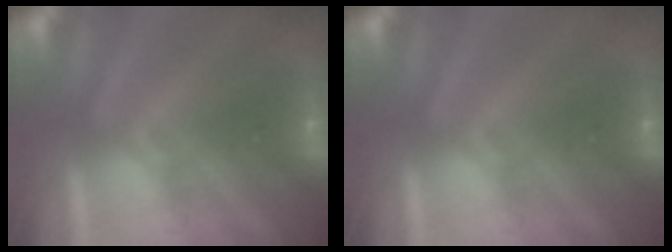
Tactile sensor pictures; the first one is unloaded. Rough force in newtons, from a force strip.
{"total": 0.0}